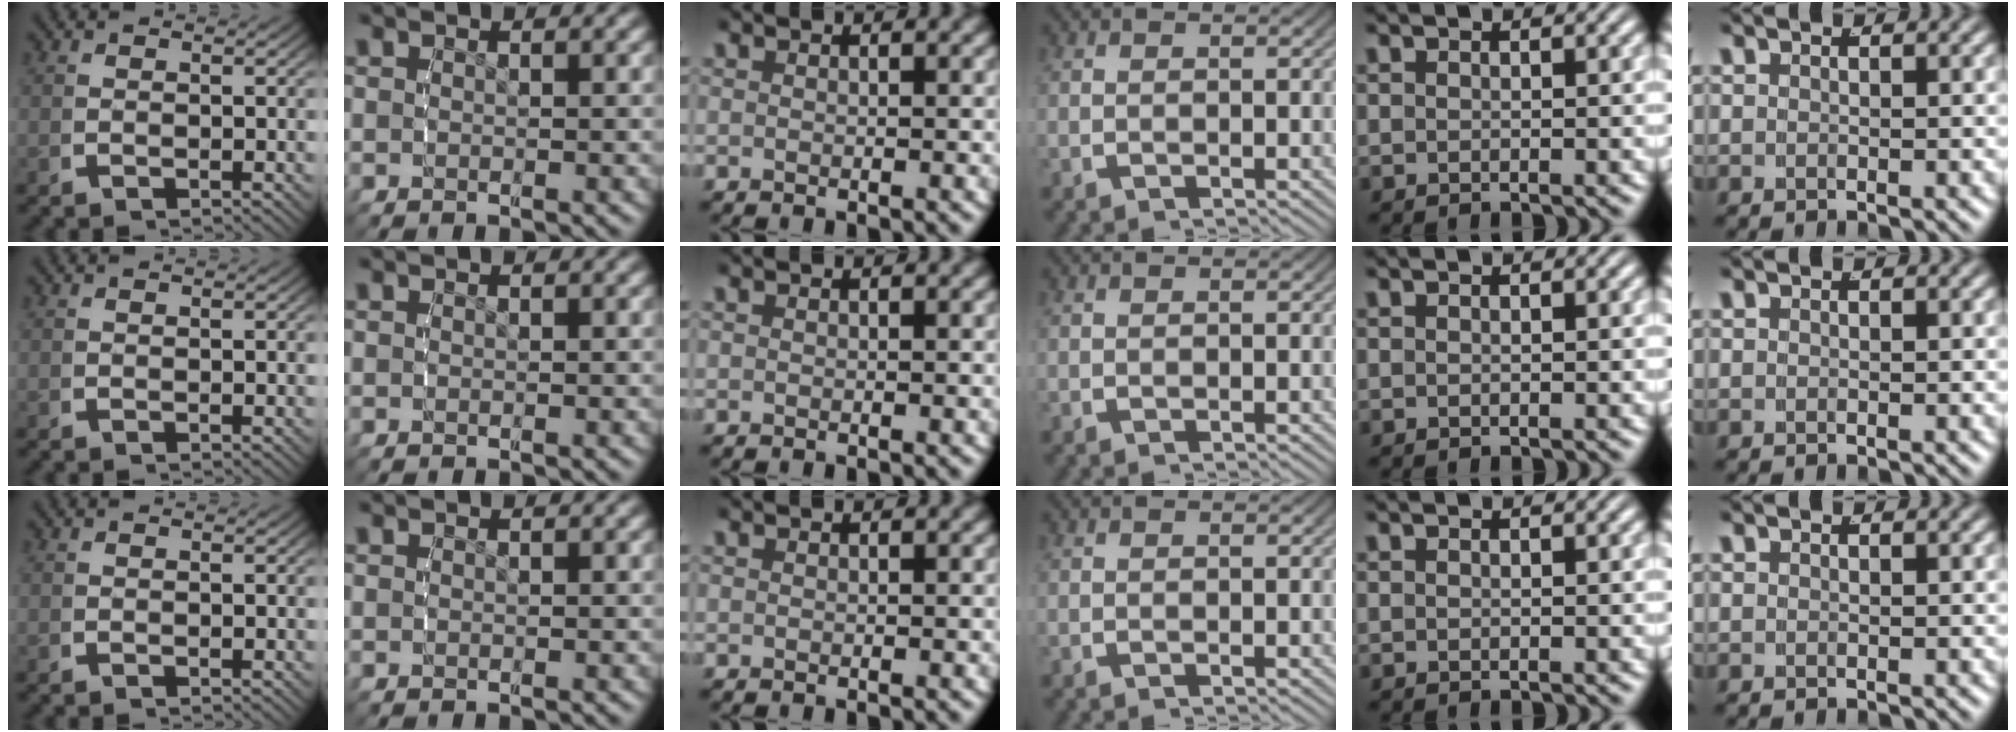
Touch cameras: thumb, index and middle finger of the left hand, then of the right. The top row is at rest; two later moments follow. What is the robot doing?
{"motion": "reach", "object": "paper towel"}